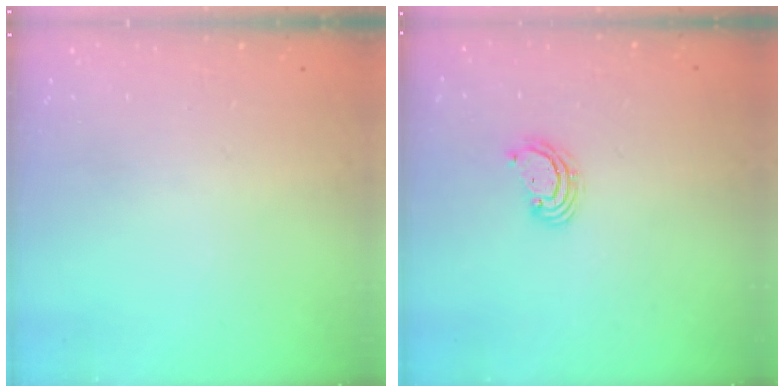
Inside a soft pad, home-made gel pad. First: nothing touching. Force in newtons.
{"total": 3.5, "press": 3.5, "slide": 0.2}